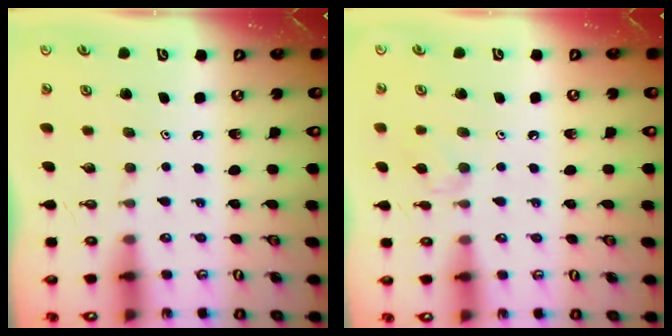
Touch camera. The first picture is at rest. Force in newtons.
{"total": 5.3, "press": 5.2, "slide": 0.7}